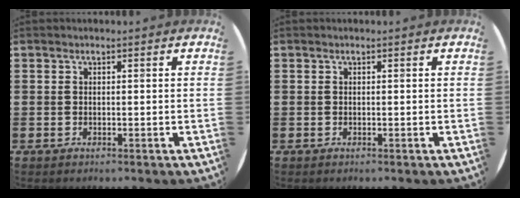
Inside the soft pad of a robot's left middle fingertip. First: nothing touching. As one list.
[{"total": 0.0}]